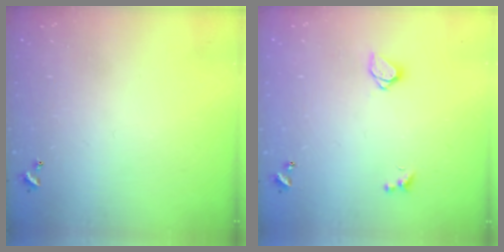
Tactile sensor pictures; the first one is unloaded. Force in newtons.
{"total": 1.6, "press": 1.5, "slide": 0.3}